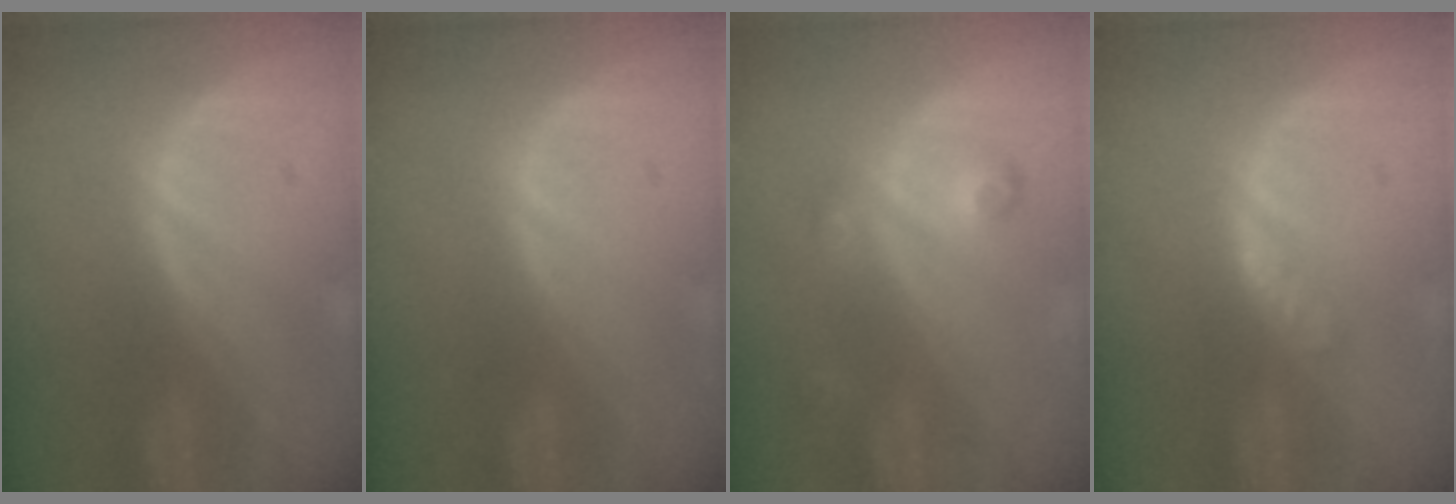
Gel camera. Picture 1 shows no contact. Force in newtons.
{"total": 0.0}
{"total": 3.8, "press": 3.4, "slide": 1.7}
{"total": 2.0, "press": 2.0, "slide": 0.1}